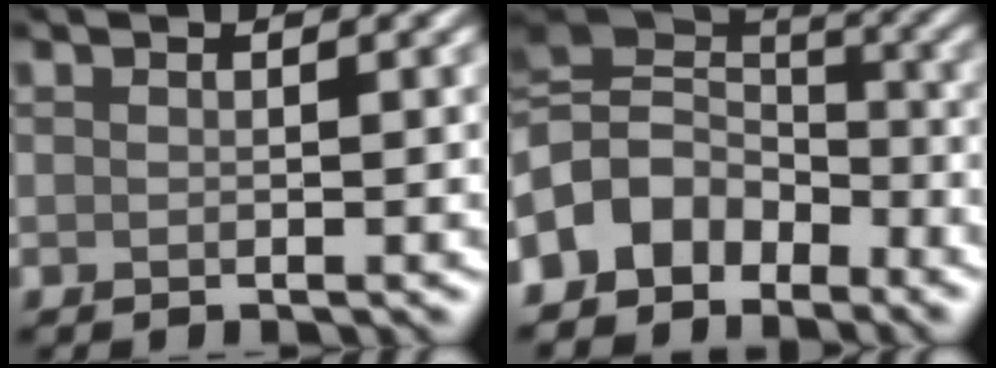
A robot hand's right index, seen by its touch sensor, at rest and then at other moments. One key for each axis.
{"total": 7.6, "fx": -4.3, "fy": 5.1, "fz": 3.6, "tx": -0.055, "ty": 0.008, "tz": -0.100}